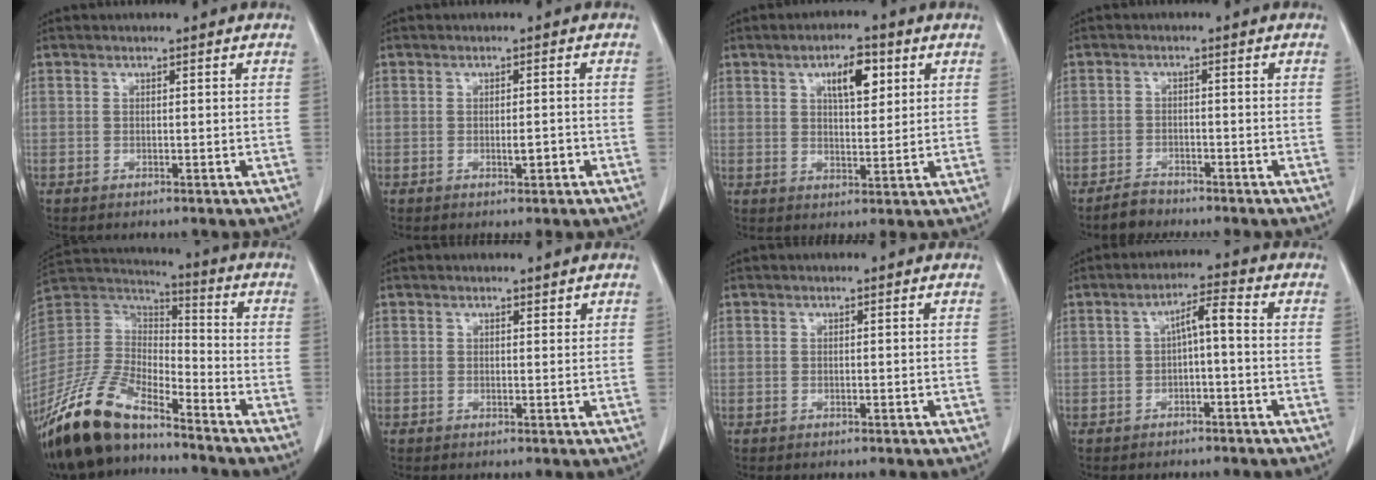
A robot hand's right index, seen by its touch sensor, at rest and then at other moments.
{"total": 2.3, "force": [-0.7, 0.8, 2.0], "torque": [-0.038, 0.000, -0.006]}
{"total": 7.2, "force": [3.0, 2.9, 5.9], "torque": [-0.100, 0.009, 0.053]}
{"total": 2.8, "force": [-2.4, 1.4, 0.4], "torque": [-0.016, 0.002, -0.039]}
{"total": 19.7, "force": [-14.9, 6.4, 11.1], "torque": [-0.251, -0.015, -0.286]}
{"total": 1.0, "force": [0.8, 0.5, 0.5], "torque": [-0.008, 0.004, 0.012]}
{"total": 0.5, "force": [-0.1, 0.2, 0.5], "torque": [-0.013, 0.001, 0.000]}
{"total": 4.6, "force": [-0.1, 1.2, 4.4], "torque": [-0.079, 0.021, -0.001]}